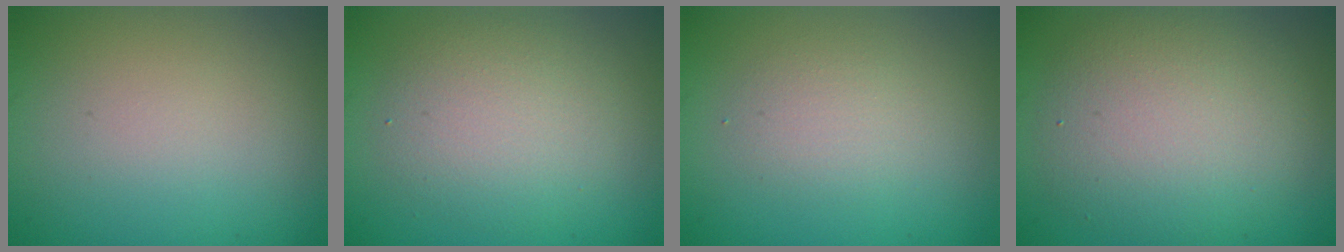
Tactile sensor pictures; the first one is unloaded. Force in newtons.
{"total": 3.8, "press": 3.8, "slide": 0.2}
{"total": 1.7, "press": 1.6, "slide": 0.1}
{"total": 5.9, "press": 5.8, "slide": 0.7}